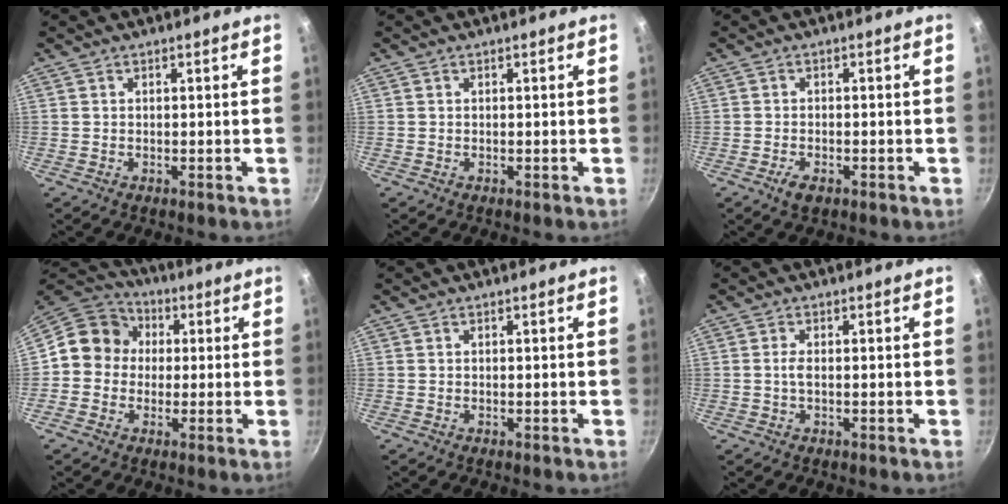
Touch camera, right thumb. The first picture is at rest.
{"total": 0.0}
{"total": 2.8, "force": [-1.5, 1.3, 1.9], "torque": [-0.038, 0.007, -0.029]}
{"total": 10.2, "force": [0.7, 9.4, 3.8], "torque": [-0.028, 0.025, -0.012]}
{"total": 0.0}
{"total": 1.5, "force": [-0.2, 0.5, 1.4], "torque": [-0.033, 0.003, -0.006]}